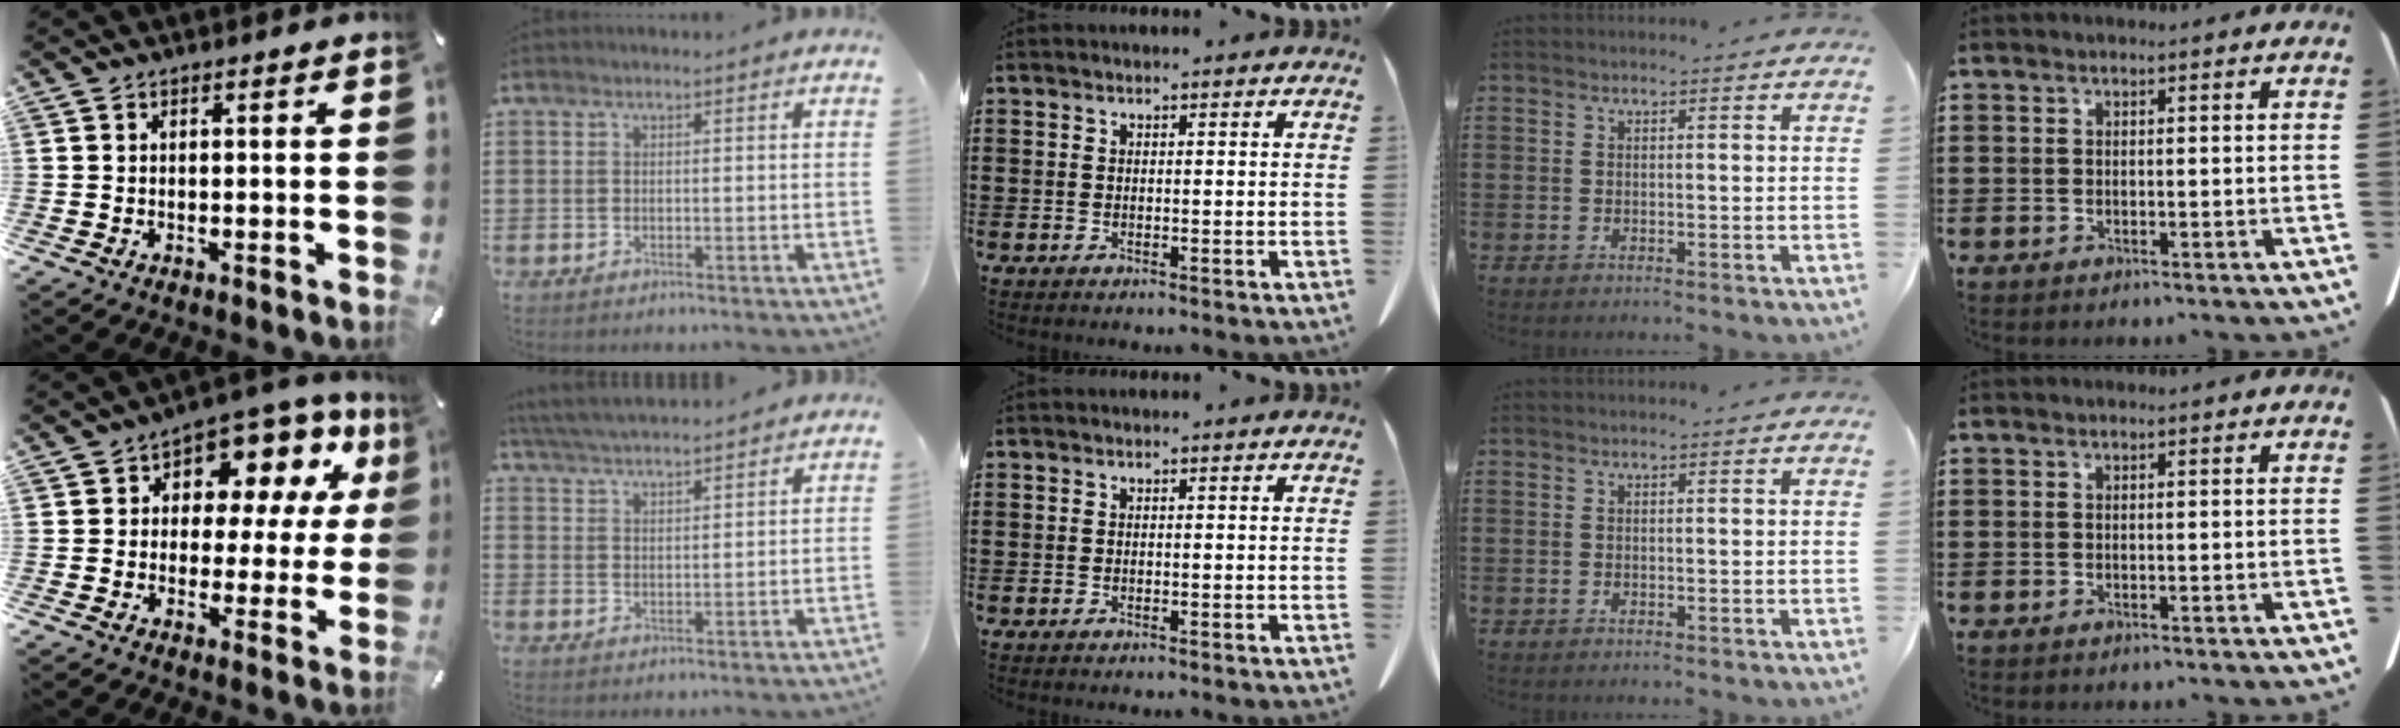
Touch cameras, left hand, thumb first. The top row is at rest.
{"thumb": {"total": 10.2, "force": [5.1, 6.8, 5.6], "torque": [-0.078, -0.047, 0.091]}, "index": {"total": 4.2, "force": [4.1, -0.2, 0.9], "torque": [-0.031, -0.013, 0.073]}}